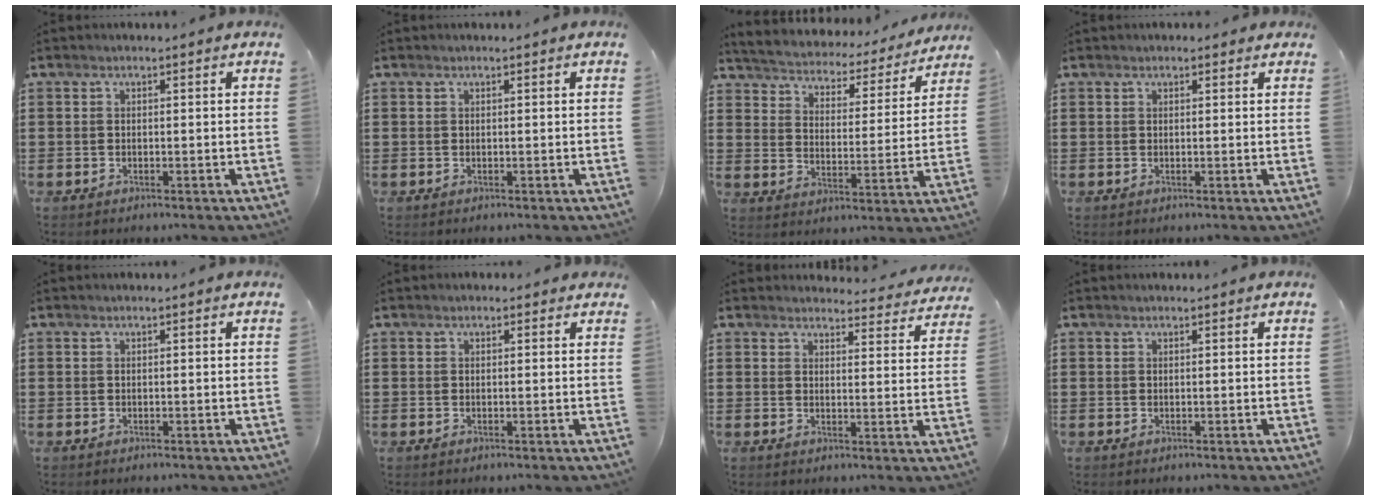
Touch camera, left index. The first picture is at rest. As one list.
[{"total": 0.0}, {"total": 3.1, "force": [3.1, 0.4, -0.2], "torque": [-0.020, -0.032, 0.042]}, {"total": 0.7, "force": [0.6, 0.4, 0.1], "torque": [-0.005, 0.003, 0.012]}, {"total": 0.0}, {"total": 0.7, "force": [0.3, 0.6, 0.1], "torque": [-0.005, 0.006, 0.005]}, {"total": 3.4, "force": [3.3, 0.4, 0.3], "torque": [-0.012, -0.021, 0.057]}, {"total": 0.0}]